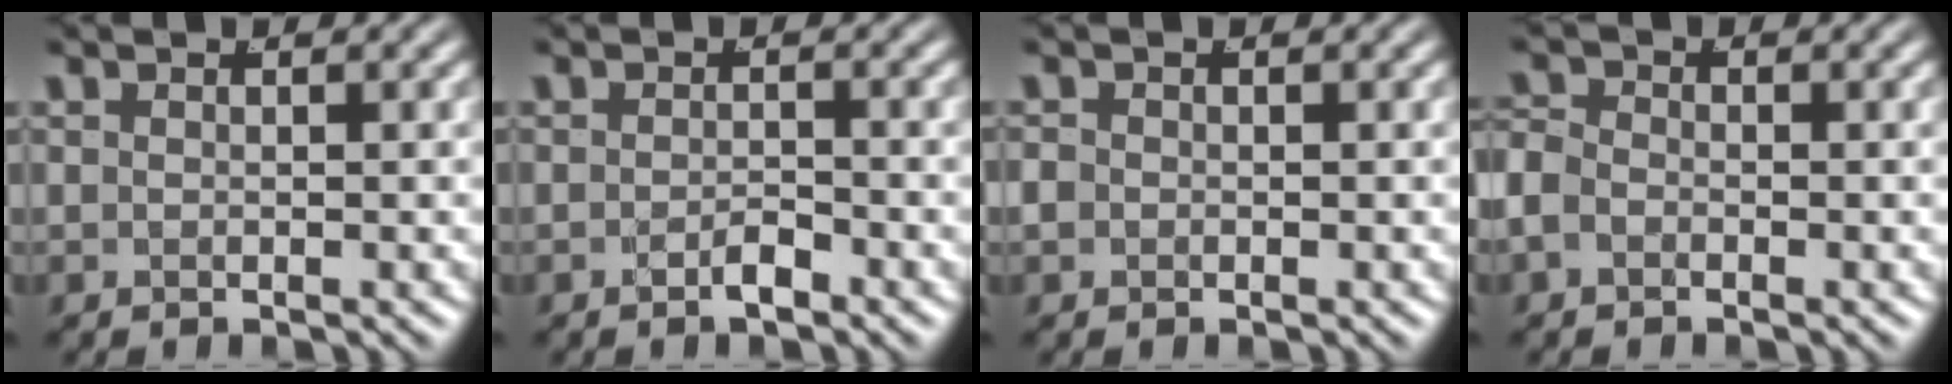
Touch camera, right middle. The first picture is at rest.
{"total": 1.3, "force": [-1.1, -0.1, 0.6], "torque": [-0.009, -0.003, -0.019]}
{"total": 1.3, "force": [-0.4, 1.1, 0.5], "torque": [-0.019, -0.008, -0.005]}
{"total": 2.3, "force": [-0.8, 1.9, 1.1], "torque": [-0.038, -0.013, -0.014]}